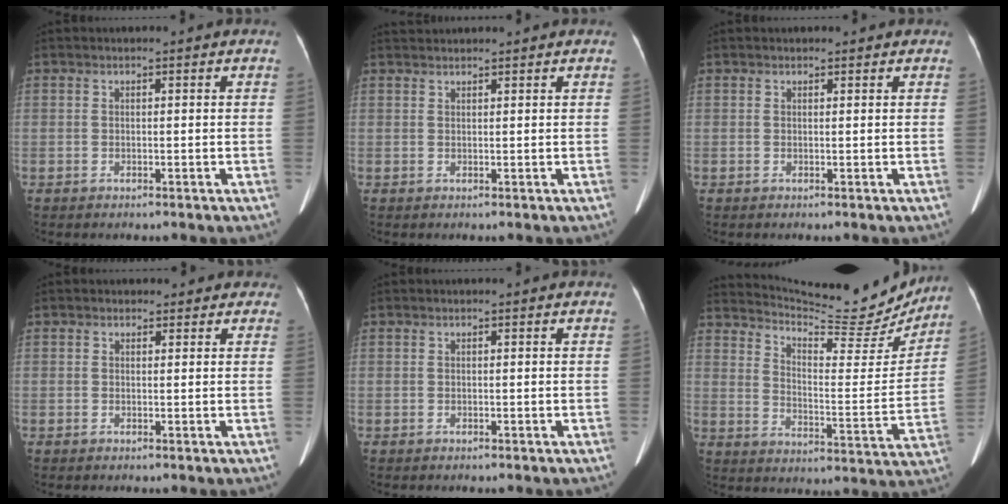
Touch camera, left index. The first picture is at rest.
{"total": 3.0, "force": [2.9, 0.0, 0.7], "torque": [-0.007, 0.023, 0.047]}
{"total": 1.8, "force": [1.6, 0.6, 0.5], "torque": [-0.007, 0.005, 0.016]}
{"total": 2.6, "force": [1.7, 1.9, -0.4], "torque": [0.030, -0.005, 0.008]}
{"total": 0.0}
{"total": 19.4, "force": [18.5, 2.5, 5.0], "torque": [-0.077, -0.061, 0.249]}